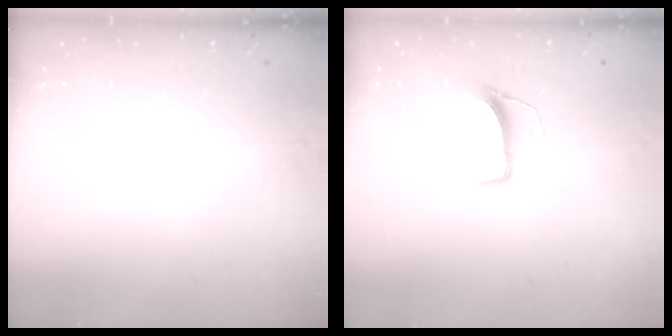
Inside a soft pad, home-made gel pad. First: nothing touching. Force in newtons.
{"total": 7.8, "press": 7.8, "slide": 0.5}